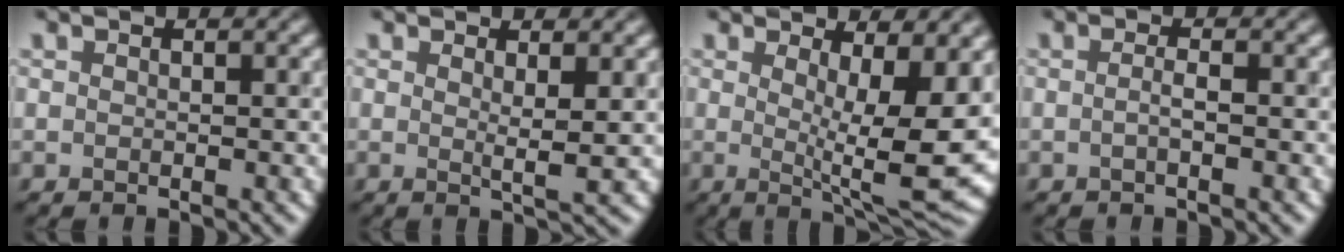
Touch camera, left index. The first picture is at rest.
{"total": 2.0, "force": [0.5, 0.2, 2.0], "torque": [-0.028, -0.002, 0.012]}
{"total": 9.6, "force": [0.5, 2.5, 9.3], "torque": [-0.124, -0.011, 0.015]}
{"total": 0.8, "force": [-0.3, 0.2, 0.8], "torque": [-0.009, 0.006, -0.004]}